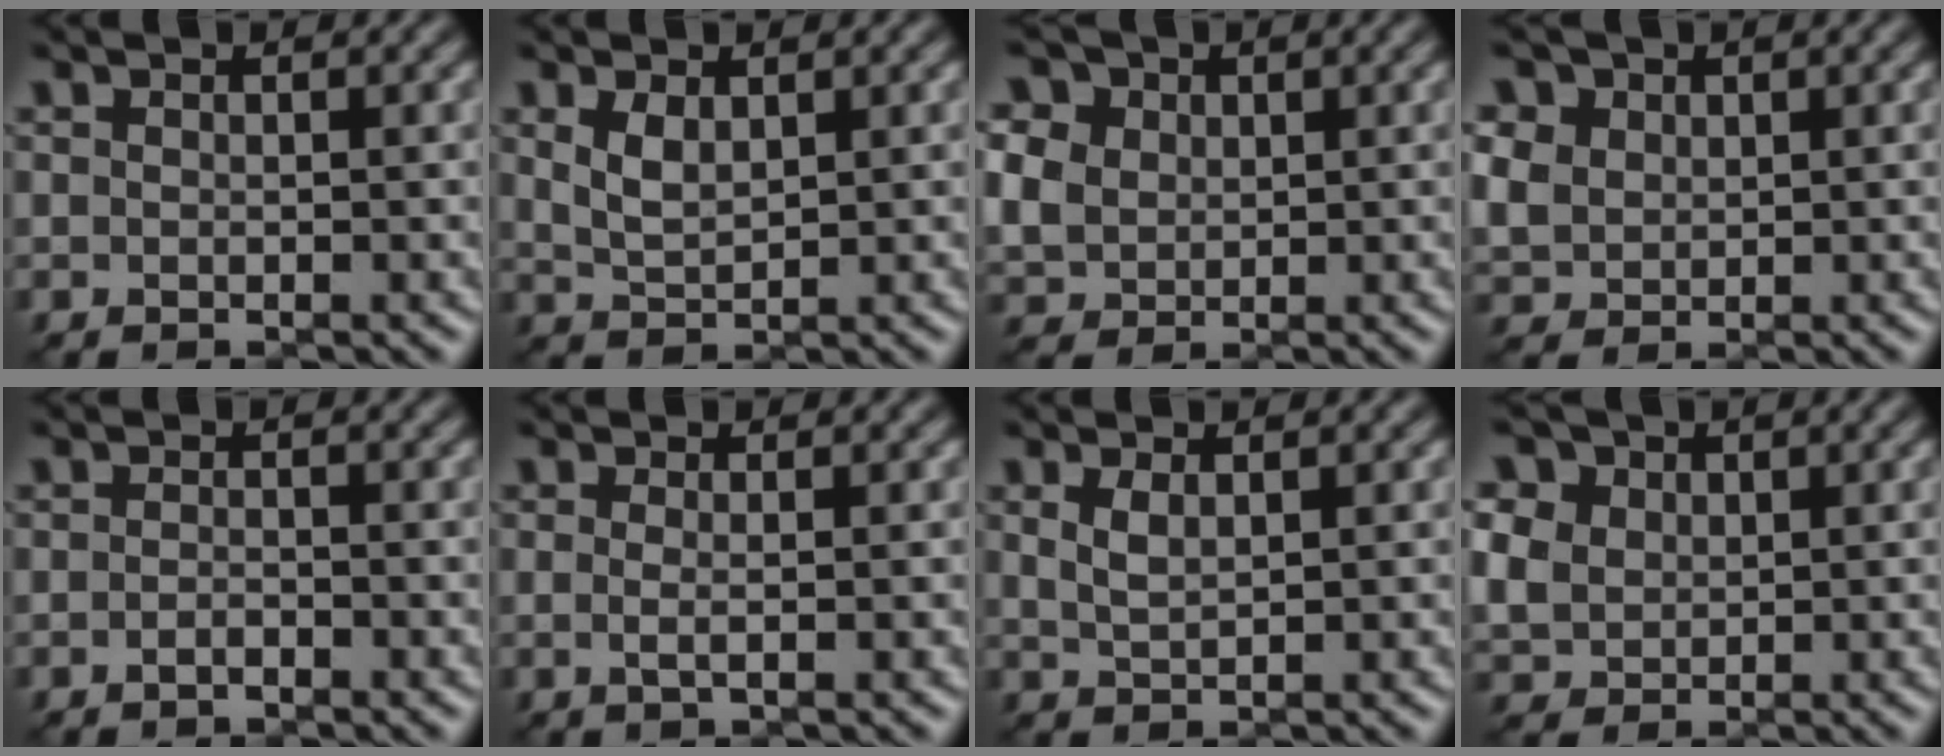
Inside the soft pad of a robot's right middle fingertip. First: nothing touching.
{"total": 2.2, "force": [1.0, 1.2, 1.6], "torque": [-0.040, -0.003, 0.026]}
{"total": 9.4, "force": [3.8, 7.4, 4.5], "torque": [-0.117, 0.026, 0.057]}
{"total": 5.5, "force": [2.4, 4.4, 2.4], "torque": [-0.093, 0.016, 0.045]}
{"total": 1.1, "force": [-0.7, 0.3, 0.7], "torque": [-0.016, 0.000, -0.013]}
{"total": 1.2, "force": [-0.1, 0.4, 1.2], "torque": [-0.024, -0.004, -0.005]}
{"total": 1.6, "force": [0.8, 0.6, 1.2], "torque": [-0.029, -0.002, 0.020]}
{"total": 8.5, "force": [3.6, 6.6, 3.9], "torque": [-0.112, 0.025, 0.055]}